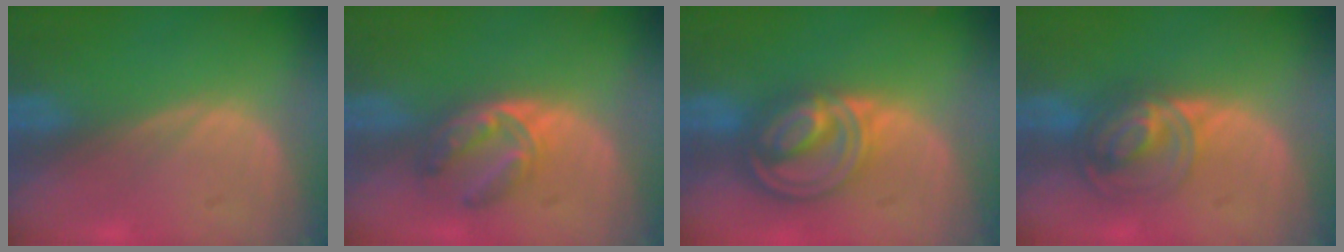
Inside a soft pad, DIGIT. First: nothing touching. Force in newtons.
{"total": 5.3, "press": 5.1, "slide": 1.3}
{"total": 8.7, "press": 7.3, "slide": 4.7}
{"total": 7.2, "press": 6.1, "slide": 3.9}